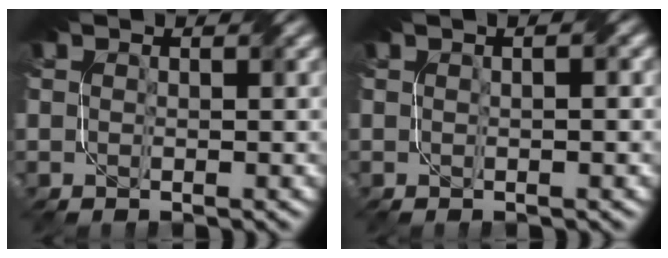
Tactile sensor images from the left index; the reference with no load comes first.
{"total": 2.8, "force": [0.7, 1.2, 2.4], "torque": [-0.019, 0.008, -0.009]}